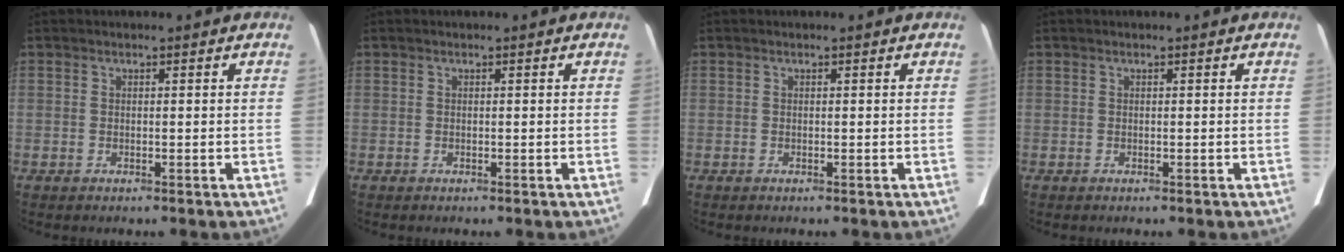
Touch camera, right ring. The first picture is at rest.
{"total": 0.0}
{"total": 0.0}
{"total": 0.0}